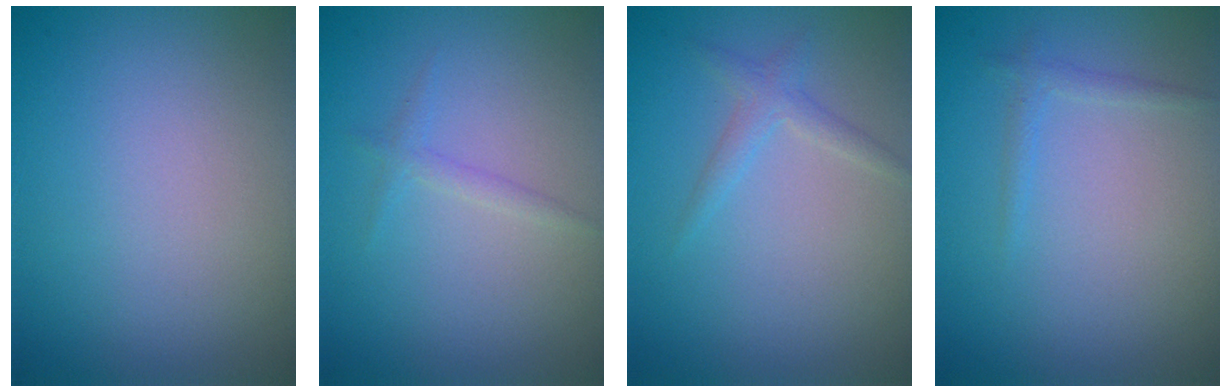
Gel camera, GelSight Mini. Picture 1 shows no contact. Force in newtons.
{"total": 1.0, "press": 1.0, "slide": 0.1}
{"total": 1.5, "press": 1.5, "slide": 0.0}
{"total": 0.9, "press": 0.9, "slide": 0.1}